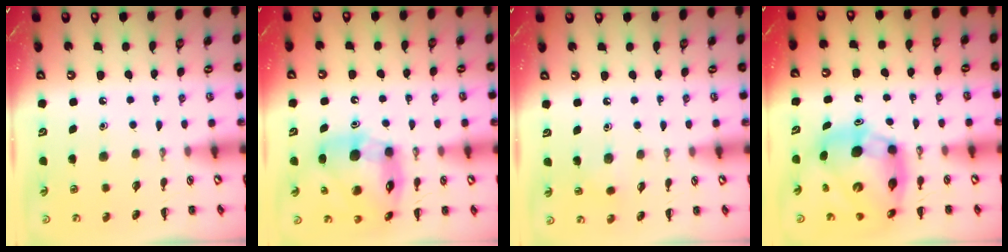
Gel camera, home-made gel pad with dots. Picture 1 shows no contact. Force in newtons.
{"total": 13.2, "press": 12.8, "slide": 3.2}
{"total": 2.0, "press": 1.9, "slide": 0.7}
{"total": 14.2, "press": 13.6, "slide": 4.2}